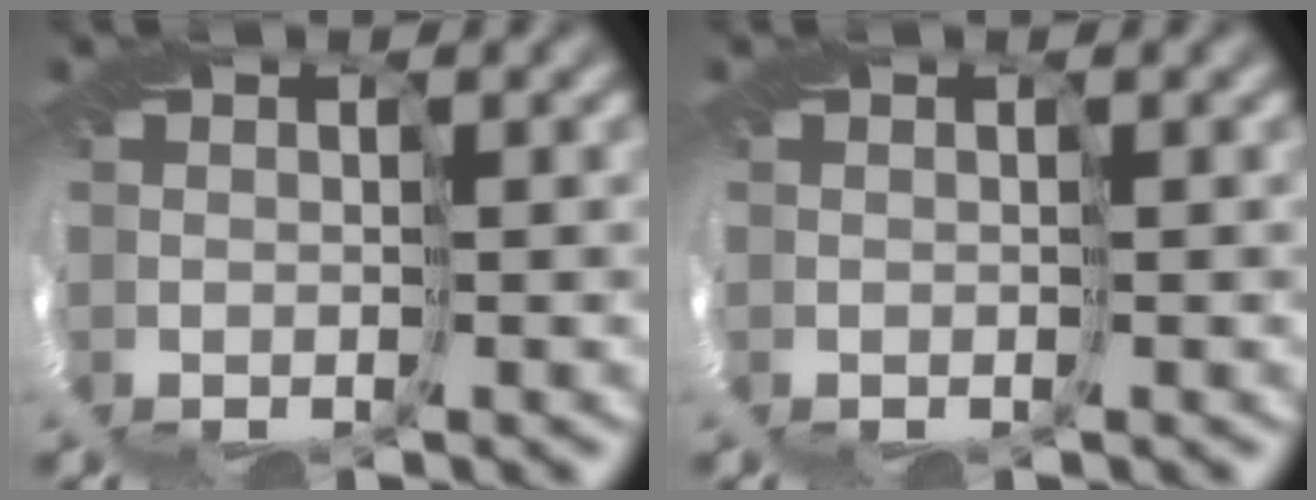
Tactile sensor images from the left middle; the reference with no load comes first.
{"total": 0.0}